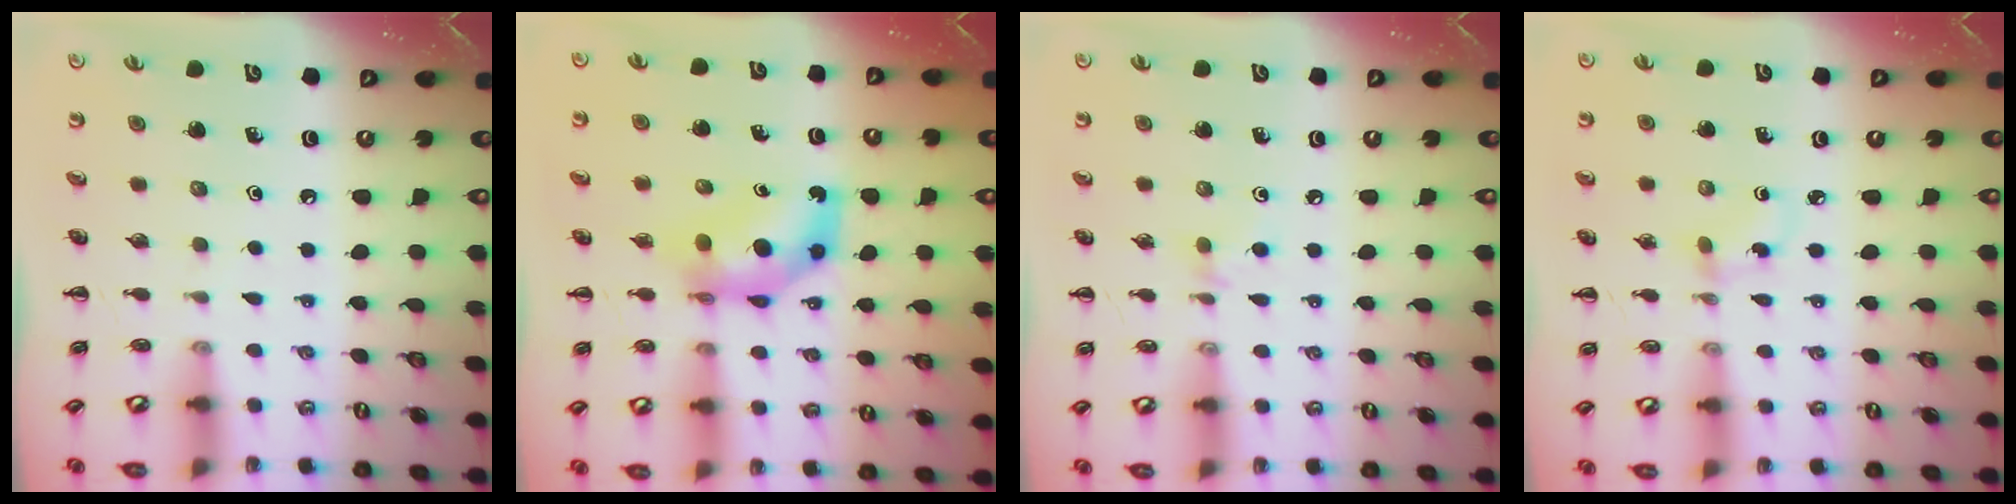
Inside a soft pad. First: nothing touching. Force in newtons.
{"total": 8.0, "press": 7.9, "slide": 1.5}
{"total": 3.9, "press": 3.6, "slide": 1.6}
{"total": 2.8, "press": 2.5, "slide": 1.2}